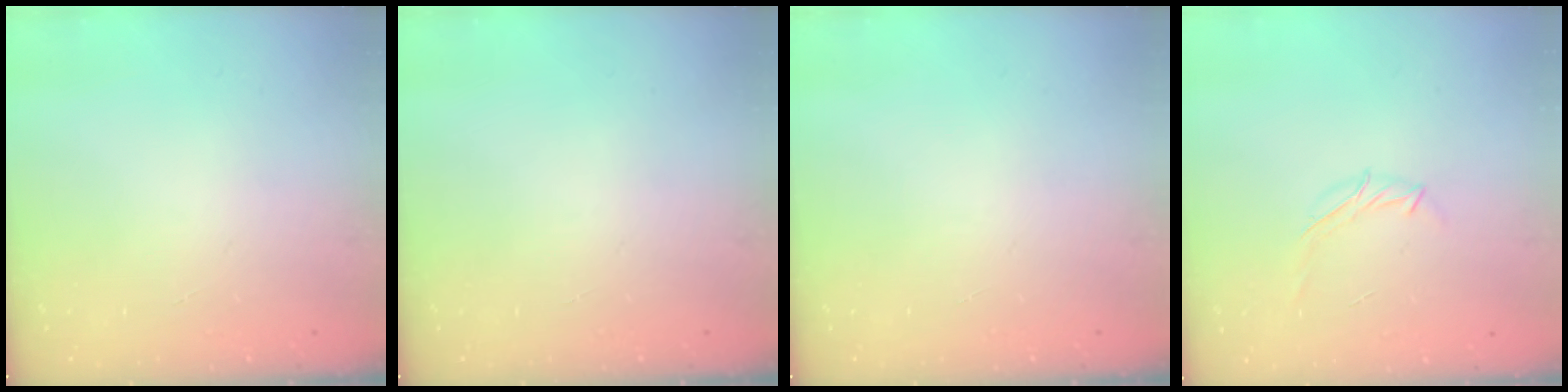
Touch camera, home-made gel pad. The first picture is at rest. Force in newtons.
{"total": 0.0}
{"total": 0.0}
{"total": 6.0, "press": 5.9, "slide": 1.1}